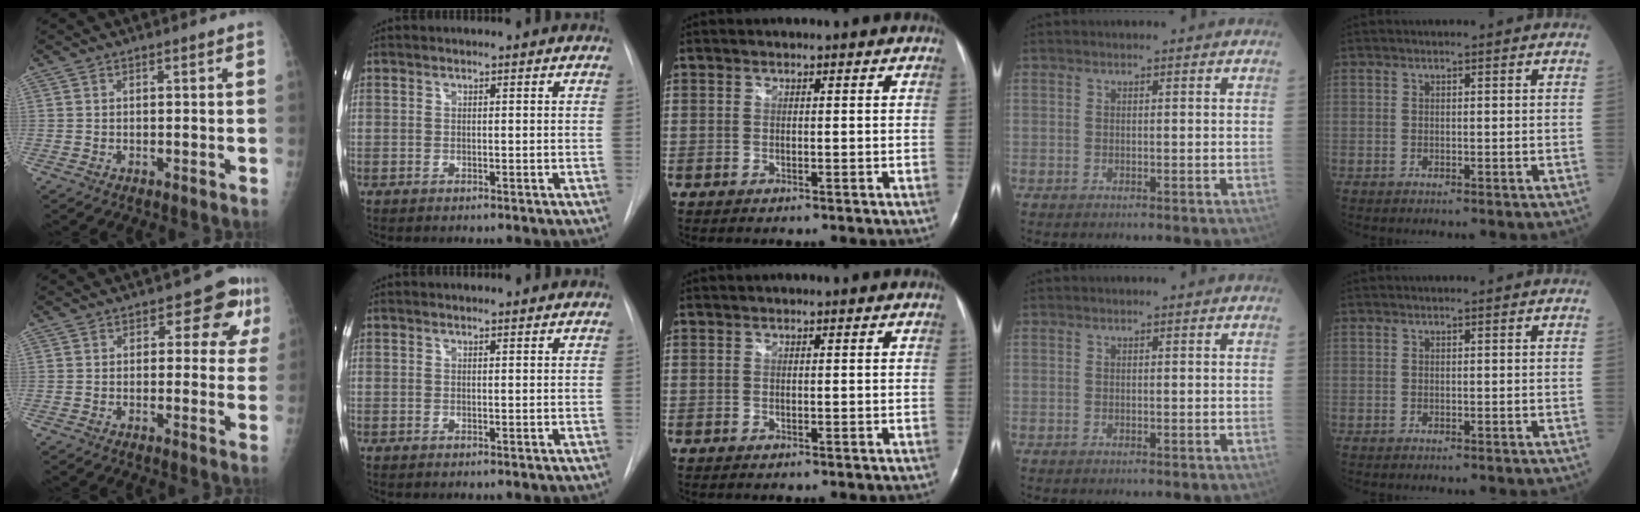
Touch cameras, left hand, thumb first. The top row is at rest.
{"thumb": {"total": 7.1, "force": [2.7, 4.5, 4.7], "torque": [-0.007, -0.002, 0.021]}, "index": {"total": 1.9, "force": [1.9, 0.1, 0.2], "torque": [-0.007, 0.012, 0.024]}}